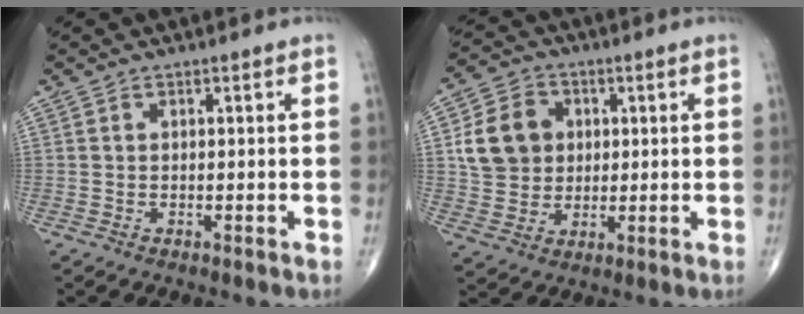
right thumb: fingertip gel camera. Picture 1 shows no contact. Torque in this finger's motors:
{"motor_torque": [-0.25, 0.35, 0.03, -0.03, 0.18]}